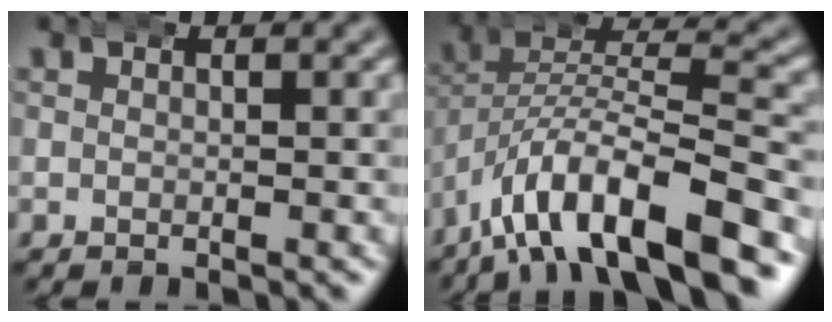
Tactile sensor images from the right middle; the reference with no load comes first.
{"total": 11.1, "force": [-4.6, 6.1, 8.0], "torque": [-0.147, -0.023, -0.071]}